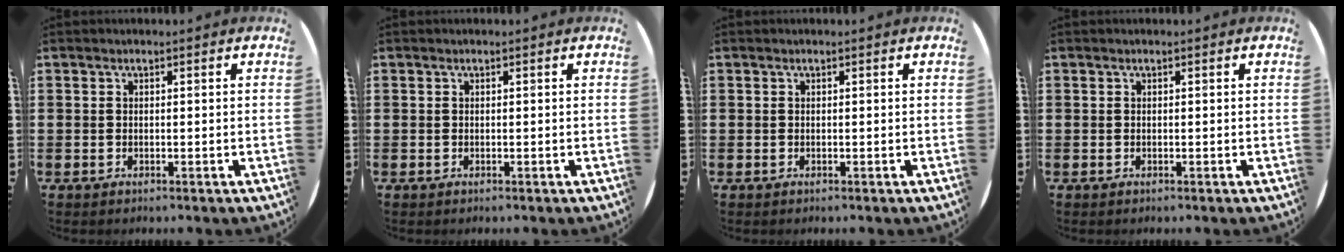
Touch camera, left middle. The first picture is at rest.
{"total": 0.0}
{"total": 0.0}
{"total": 0.0}